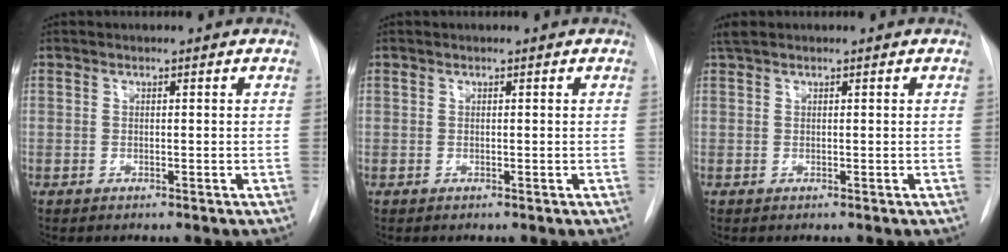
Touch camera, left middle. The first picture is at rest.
{"total": 0.0}
{"total": 1.4, "force": [1.2, 0.3, 0.7], "torque": [-0.019, 0.020, 0.025]}